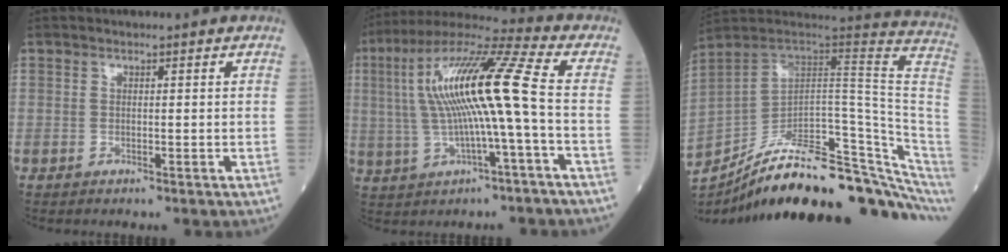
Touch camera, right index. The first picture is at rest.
{"total": 15.9, "force": [0.5, 0.5, 15.8], "torque": [-0.308, 0.030, 0.006]}
{"total": 27.9, "force": [-20.9, 5.3, 17.8], "torque": [-0.174, 0.012, -0.305]}